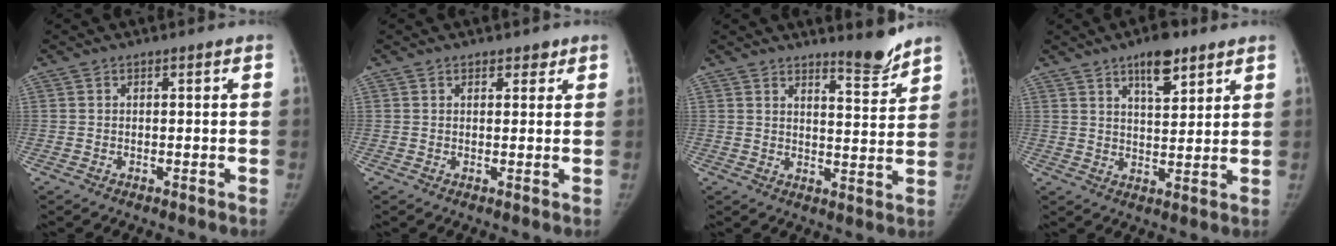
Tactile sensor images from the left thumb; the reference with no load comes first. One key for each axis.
{"total": 2.0, "fx": 1.4, "fy": 1.2, "fz": 0.8, "tx": 0.005, "ty": -0.007, "tz": 0.016}
{"total": 6.0, "fx": 5.4, "fy": 0.7, "fz": 2.6, "tx": -0.024, "ty": -0.054, "tz": 0.081}
{"total": 8.1, "fx": 5.2, "fy": 3.1, "fz": 5.4, "tx": -0.065, "ty": -0.031, "tz": 0.081}